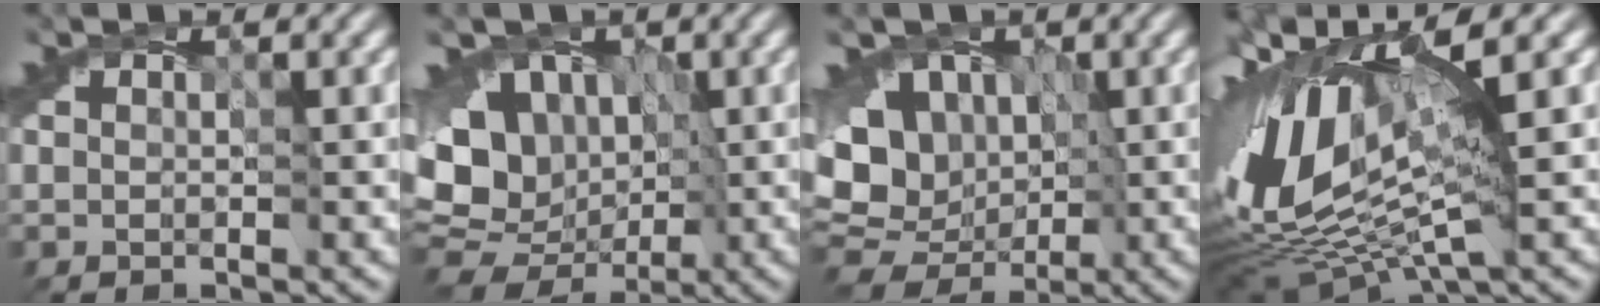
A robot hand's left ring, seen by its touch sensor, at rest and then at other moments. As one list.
[{"total": 13.7, "force": [0.0, 11.1, 8.0], "torque": [-0.130, 0.009, -0.015]}, {"total": 12.0, "force": [0.5, 10.0, 6.6], "torque": [-0.103, 0.014, -0.009]}, {"total": 13.6, "force": [2.2, 6.1, 11.9], "torque": [-0.277, 0.010, 0.052]}]